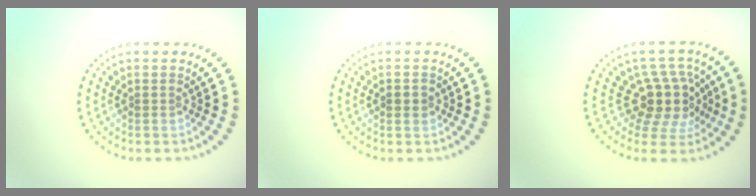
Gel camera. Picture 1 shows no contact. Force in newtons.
{"total": 1.3, "press": 1.3, "slide": 0.1}
{"total": 4.4, "press": 3.3, "slide": 2.9}